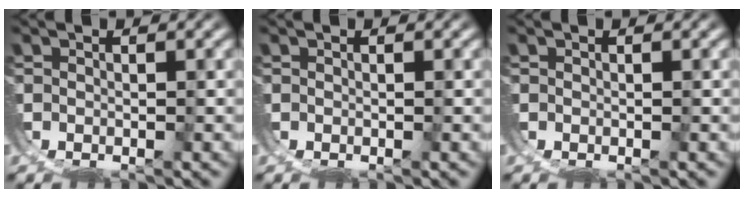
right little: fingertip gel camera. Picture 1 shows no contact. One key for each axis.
{"total": 0.0}
{"total": 0.0}